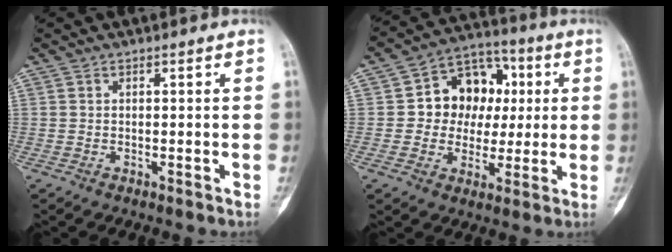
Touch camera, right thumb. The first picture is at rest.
{"total": 13.6, "force": [1.6, 11.1, 7.6], "torque": [-0.058, 0.019, 0.022]}